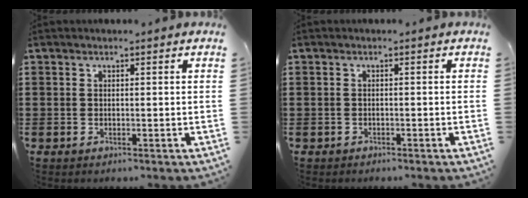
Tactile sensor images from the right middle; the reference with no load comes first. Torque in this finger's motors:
{"motor_torque": [-0.25, 0.10, -0.04, -0.01]}